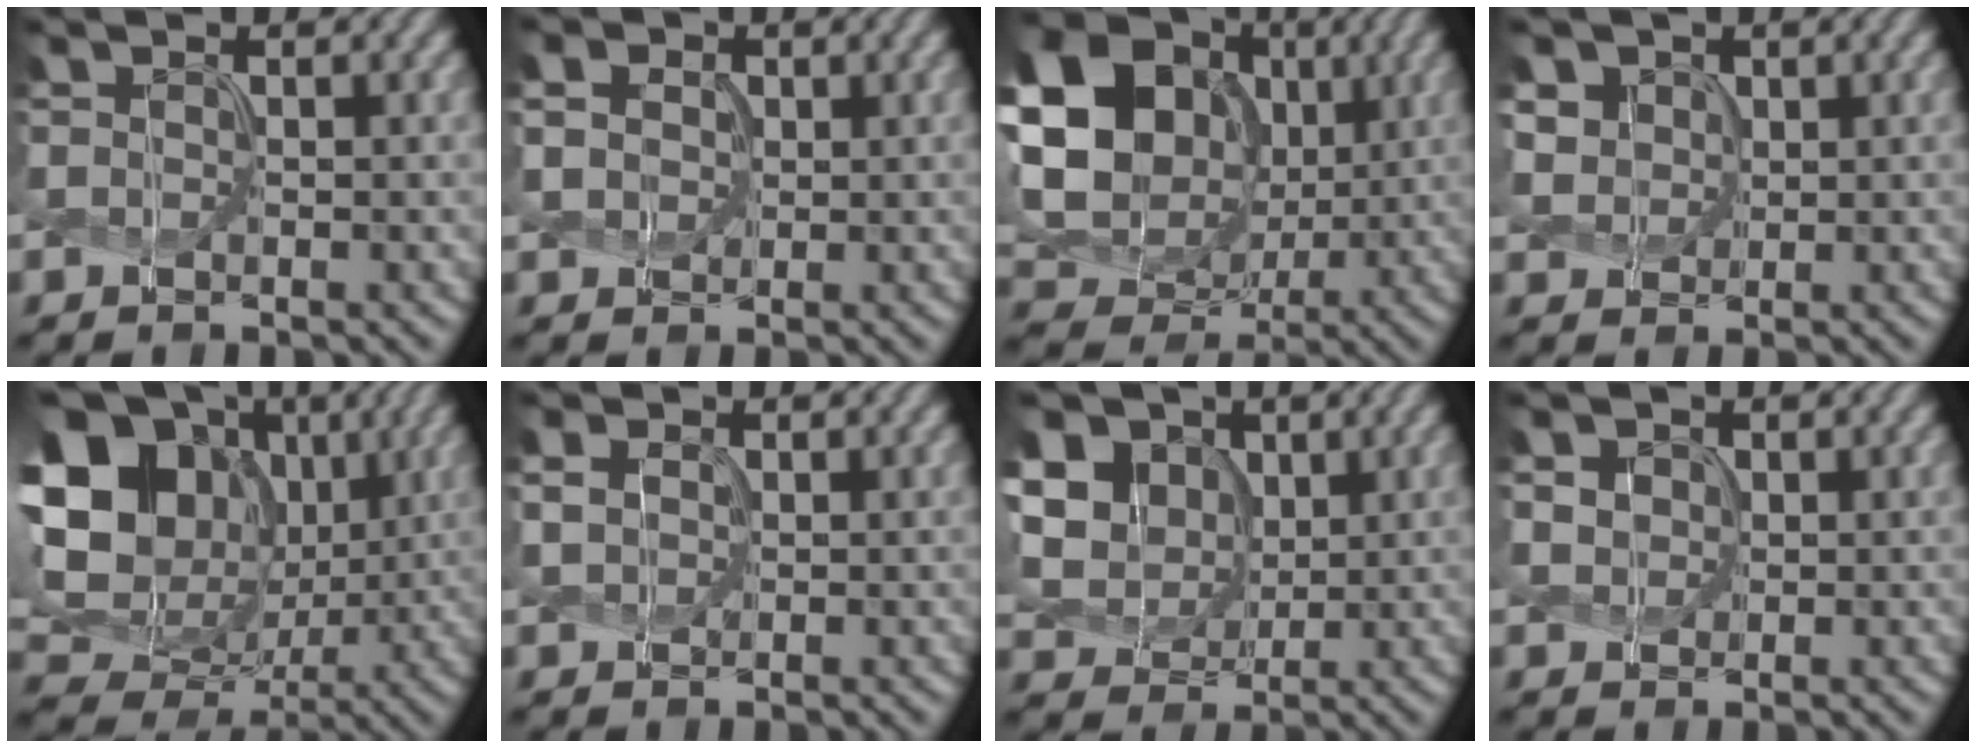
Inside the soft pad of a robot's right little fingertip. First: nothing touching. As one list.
[{"total": 6.5, "force": [3.0, 4.7, 3.4], "torque": [-0.076, 0.024, 0.024]}, {"total": 19.9, "force": [4.6, 16.7, 9.7], "torque": [-0.233, 0.029, 0.065]}, {"total": 4.8, "force": [2.4, 3.6, 1.9], "torque": [-0.068, 0.007, 0.045]}, {"total": 21.8, "force": [6.4, 17.7, 10.9], "torque": [-0.256, 0.039, 0.096]}, {"total": 1.9, "force": [0.8, 1.5, 0.8], "torque": [-0.029, 0.011, 0.007]}, {"total": 11.6, "force": [4.1, 9.1, 5.8], "torque": [-0.147, 0.026, 0.078]}, {"total": 3.3, "force": [1.6, 2.5, 1.5], "torque": [-0.041, 0.009, 0.021]}]